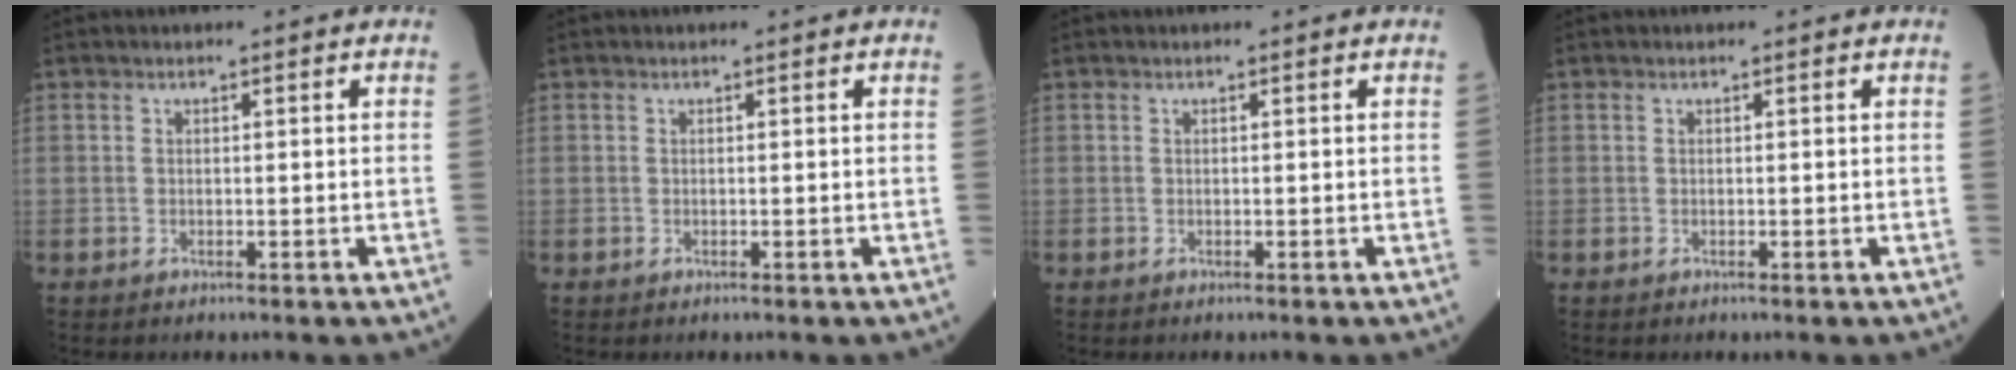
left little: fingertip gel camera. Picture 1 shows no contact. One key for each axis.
{"total": 0.0}
{"total": 0.0}
{"total": 0.0}